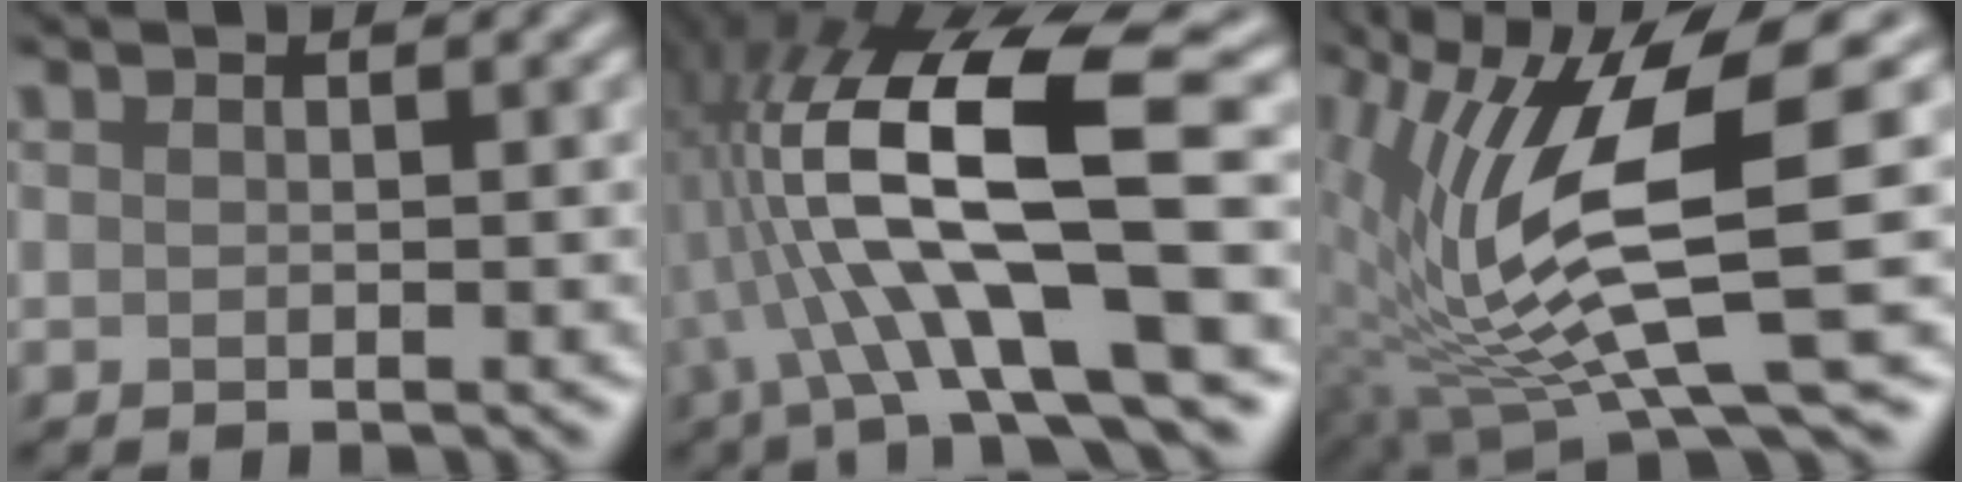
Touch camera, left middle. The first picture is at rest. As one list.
[{"total": 11.1, "force": [-3.1, 1.4, 10.5], "torque": [-0.227, -0.007, -0.016]}, {"total": 11.0, "force": [-0.6, 2.1, 10.8], "torque": [-0.256, -0.046, 0.047]}]